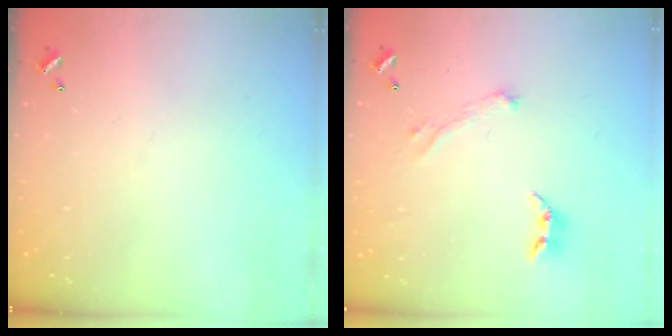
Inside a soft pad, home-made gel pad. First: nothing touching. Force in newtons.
{"total": 2.9, "press": 2.8, "slide": 0.8}